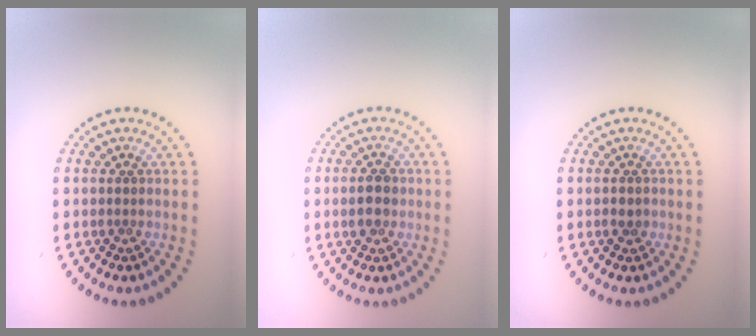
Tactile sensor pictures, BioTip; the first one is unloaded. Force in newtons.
{"total": 2.3, "press": 2.2, "slide": 0.2}
{"total": 1.0, "press": 1.0, "slide": 0.1}